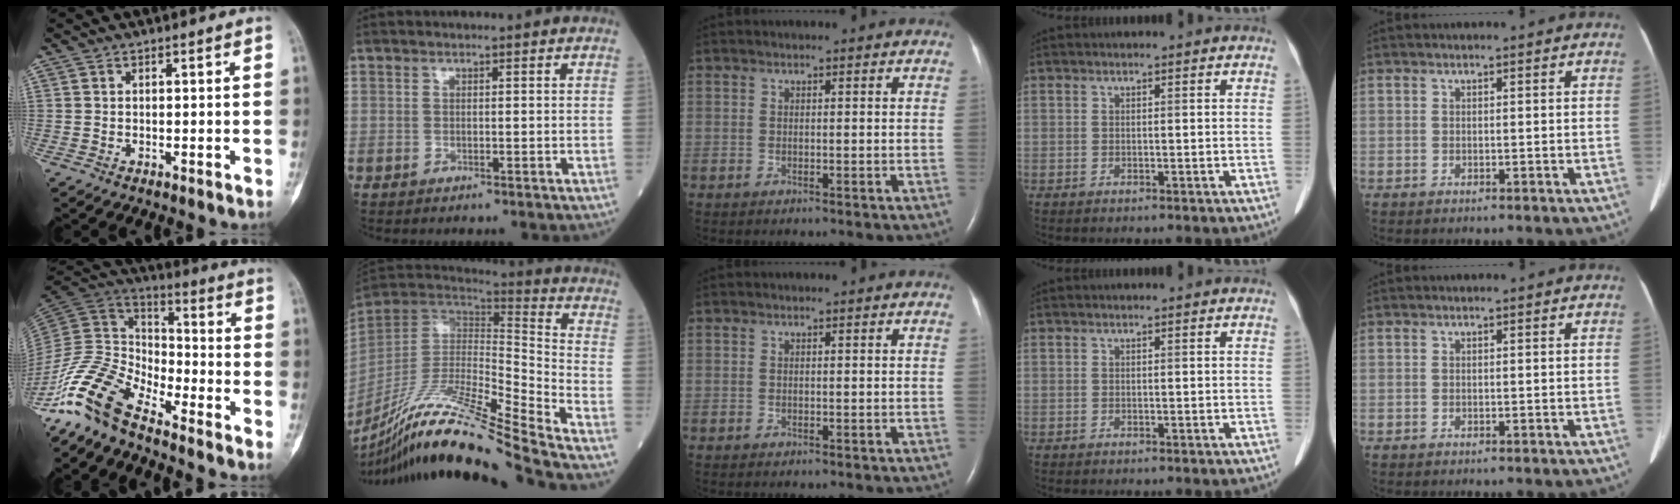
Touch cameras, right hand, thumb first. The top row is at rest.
{"thumb": {"total": 13.8, "force": [-10.9, 5.3, 6.7], "torque": [-0.130, 0.086, -0.223]}, "index": {"total": 22.9, "force": [-18.7, -1.6, 13.1], "torque": [-0.252, -0.037, -0.344]}}